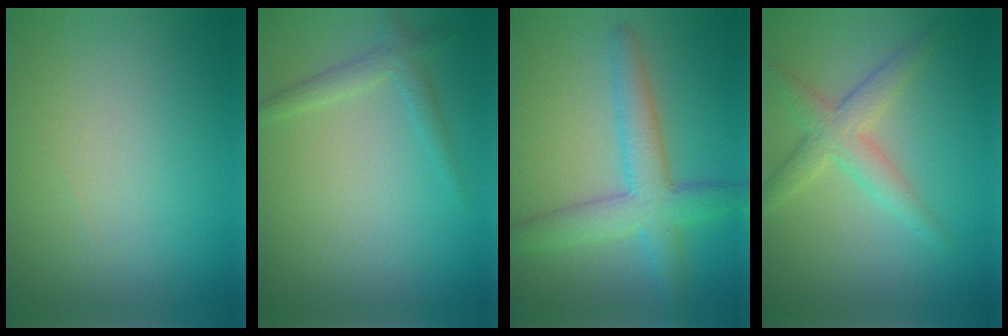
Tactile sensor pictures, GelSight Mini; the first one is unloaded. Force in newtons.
{"total": 1.8, "press": 1.8, "slide": 0.1}
{"total": 5.4, "press": 5.3, "slide": 0.3}
{"total": 3.4, "press": 3.4, "slide": 0.1}